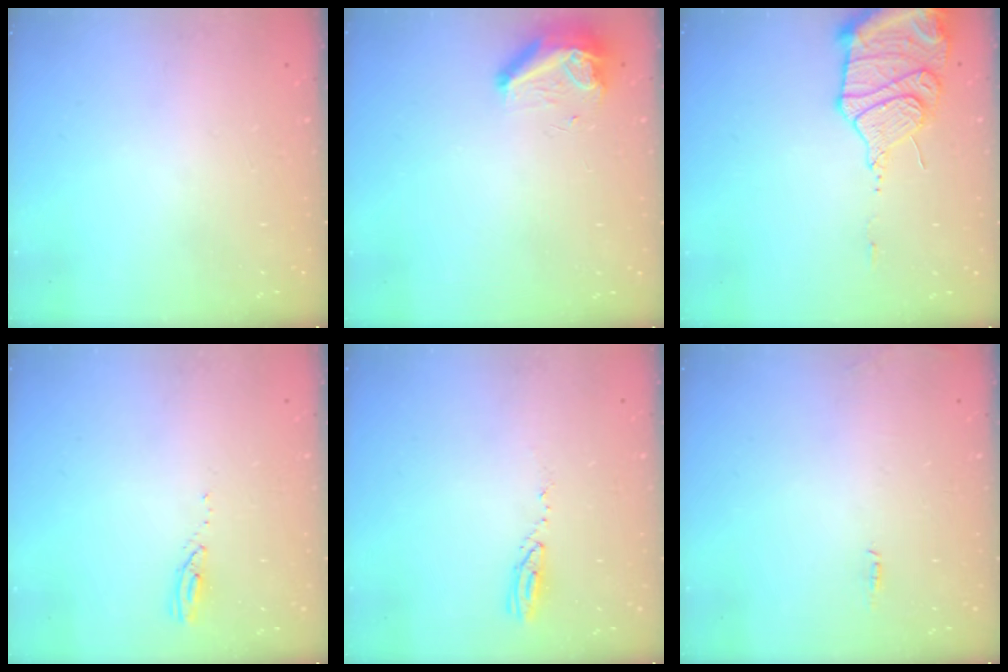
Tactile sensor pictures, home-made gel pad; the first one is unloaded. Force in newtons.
{"total": 9.4, "press": 8.8, "slide": 3.5}
{"total": 16.7, "press": 16.3, "slide": 3.4}
{"total": 3.2, "press": 3.1, "slide": 0.3}
{"total": 3.7, "press": 3.7, "slide": 0.2}
{"total": 9.1, "press": 5.4, "slide": 7.3}